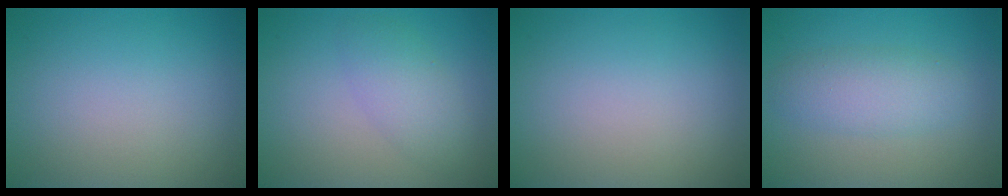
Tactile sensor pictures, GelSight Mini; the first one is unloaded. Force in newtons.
{"total": 3.0, "press": 3.0, "slide": 0.1}
{"total": 0.0}
{"total": 3.4, "press": 3.4, "slide": 0.2}